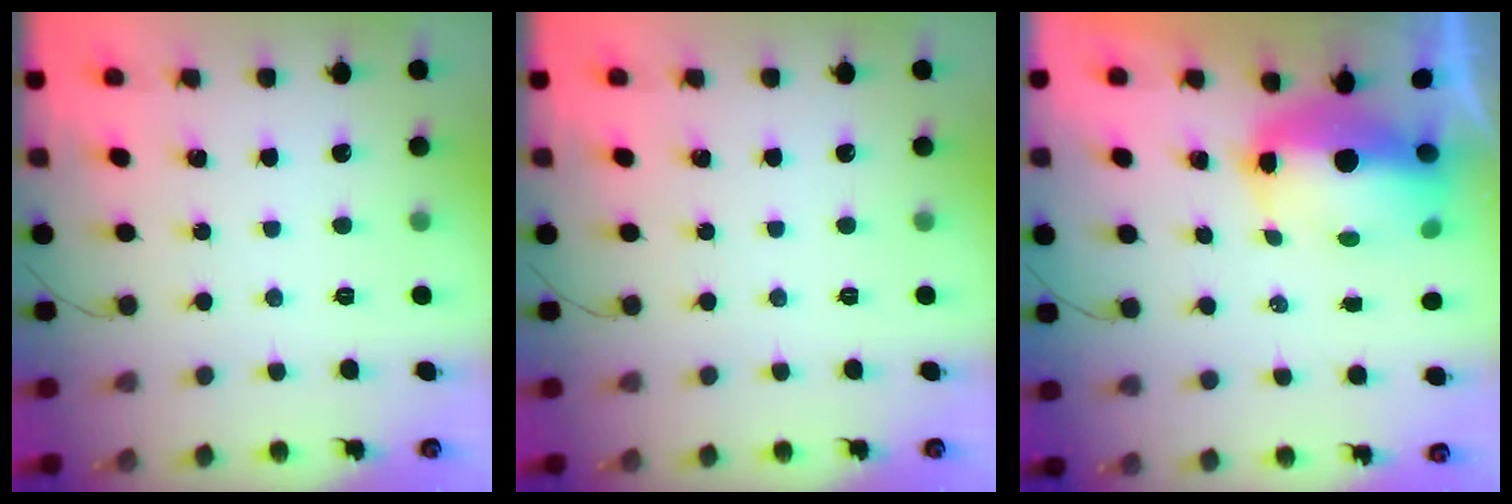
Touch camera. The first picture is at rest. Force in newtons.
{"total": 0.0}
{"total": 10.2, "press": 10.1, "slide": 1.7}